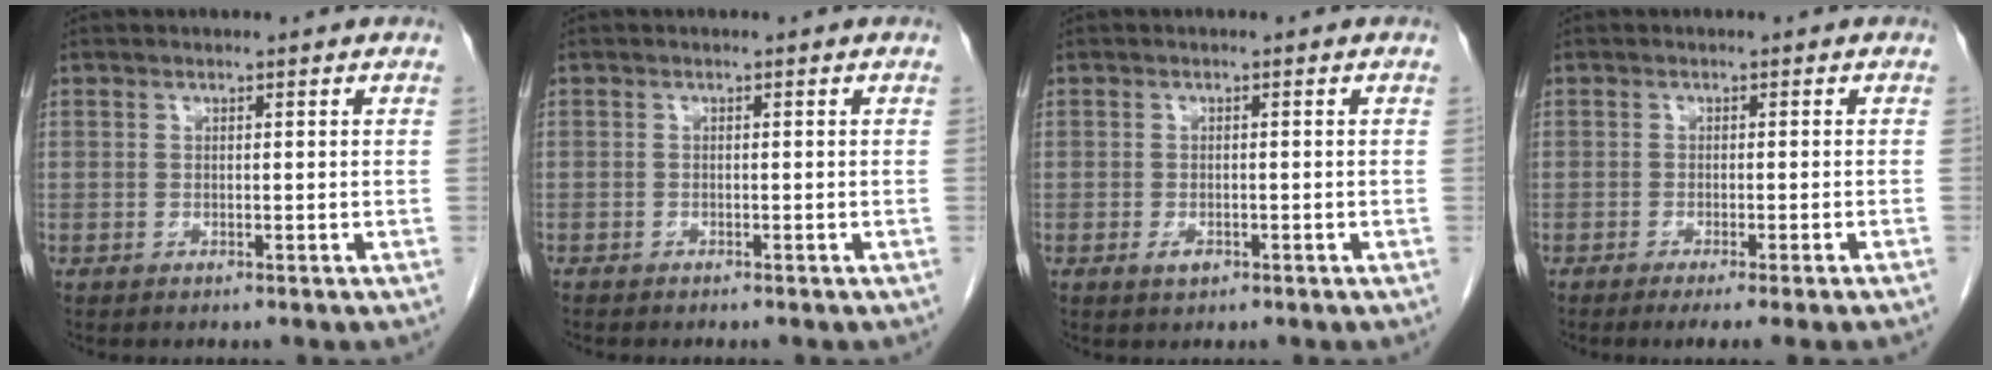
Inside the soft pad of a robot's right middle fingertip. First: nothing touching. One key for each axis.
{"total": 0.7, "fx": -0.7, "fy": 0.3, "fz": 0.1, "tx": -0.009, "ty": 0.001, "tz": -0.014}
{"total": 1.5, "fx": -0.7, "fy": 0.7, "fz": 1.1, "tx": -0.021, "ty": -0.001, "tz": -0.009}
{"total": 5.3, "fx": -3.9, "fy": -1.1, "fz": 3.3, "tx": -0.031, "ty": -0.011, "tz": -0.057}